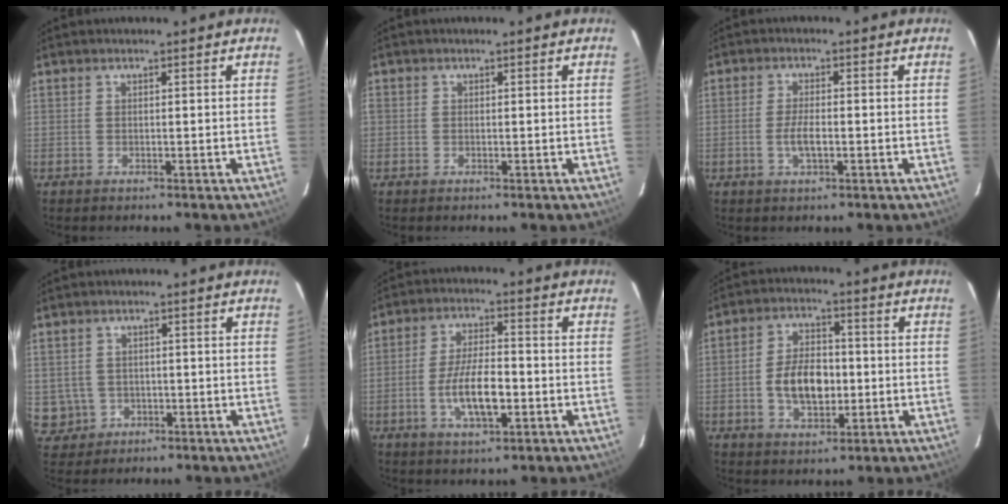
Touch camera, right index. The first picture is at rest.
{"total": 0.6, "force": [-0.1, 0.6, 0.1], "torque": [-0.002, -0.001, -0.005]}
{"total": 3.5, "force": [-1.0, 1.1, 3.2], "torque": [-0.066, -0.004, -0.018]}
{"total": 5.2, "force": [-0.8, 5.1, 0.8], "torque": [-0.026, 0.009, 0.005]}
{"total": 9.1, "force": [-2.7, 3.2, 8.1], "torque": [-0.161, -0.005, -0.046]}
{"total": 9.4, "force": [-1.5, 5.6, 7.4], "torque": [-0.142, 0.010, -0.020]}